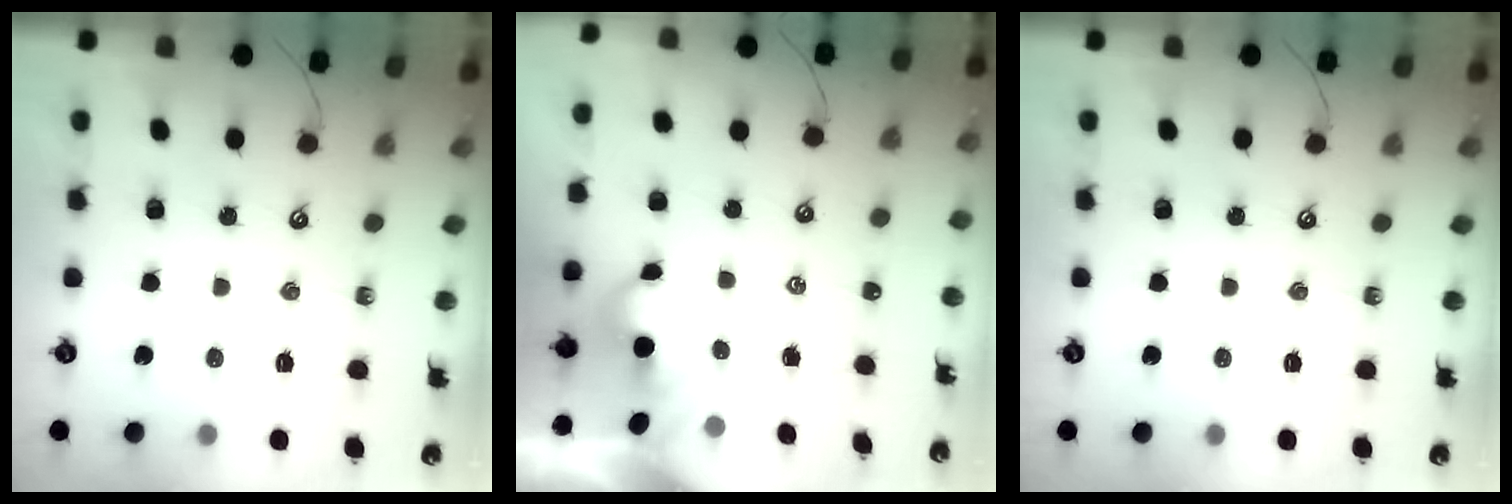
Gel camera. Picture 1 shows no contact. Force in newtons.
{"total": 2.0, "press": 2.0, "slide": 0.4}
{"total": 0.0}